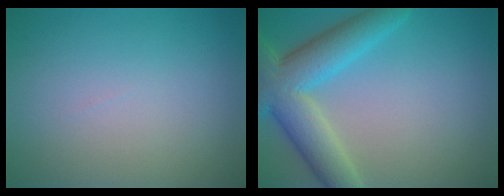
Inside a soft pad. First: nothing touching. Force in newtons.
{"total": 7.5, "press": 7.5, "slide": 0.5}